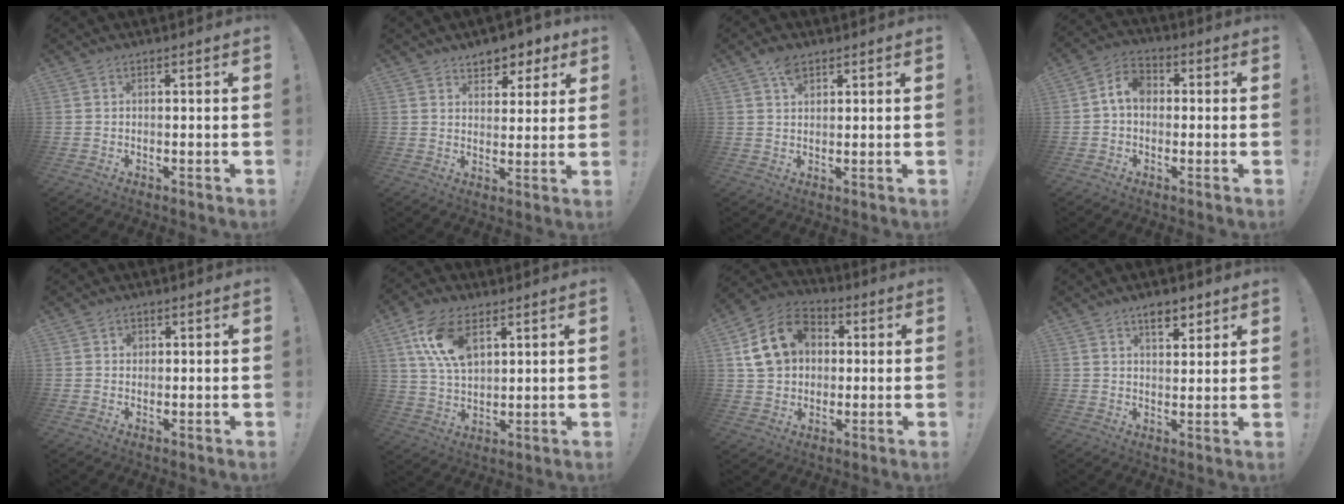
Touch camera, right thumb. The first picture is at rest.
{"total": 6.3, "force": [4.6, 3.9, 1.9], "torque": [-0.018, -0.032, 0.084]}
{"total": 4.3, "force": [2.6, 2.4, 2.5], "torque": [-0.028, -0.010, 0.044]}
{"total": 6.7, "force": [0.1, 4.8, 4.7], "torque": [-0.090, 0.016, 0.003]}
{"total": 1.6, "force": [0.5, 1.4, 0.5], "torque": [0.002, -0.002, 0.005]}
{"total": 13.7, "force": [6.2, 7.8, 9.4], "torque": [-0.184, -0.009, 0.119]}
{"total": 16.1, "force": [4.4, 12.7, 8.8], "torque": [-0.137, 0.002, 0.092]}
{"total": 5.9, "force": [3.9, 2.8, 3.4], "torque": [-0.044, -0.015, 0.065]}